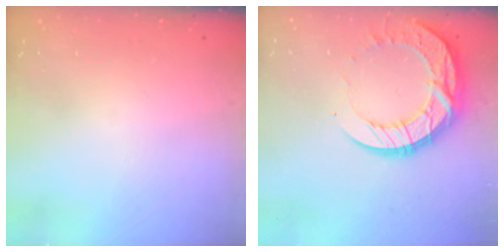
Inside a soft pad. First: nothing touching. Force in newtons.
{"total": 15.4, "press": 15.4, "slide": 1.2}